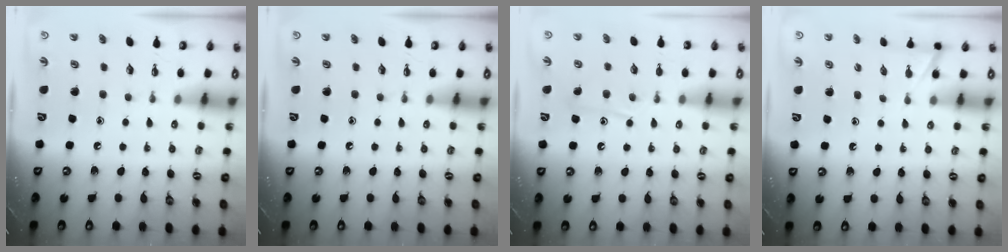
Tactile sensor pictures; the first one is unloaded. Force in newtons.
{"total": 0.0}
{"total": 10.9, "press": 10.9, "slide": 0.8}
{"total": 2.4, "press": 2.4, "slide": 0.2}